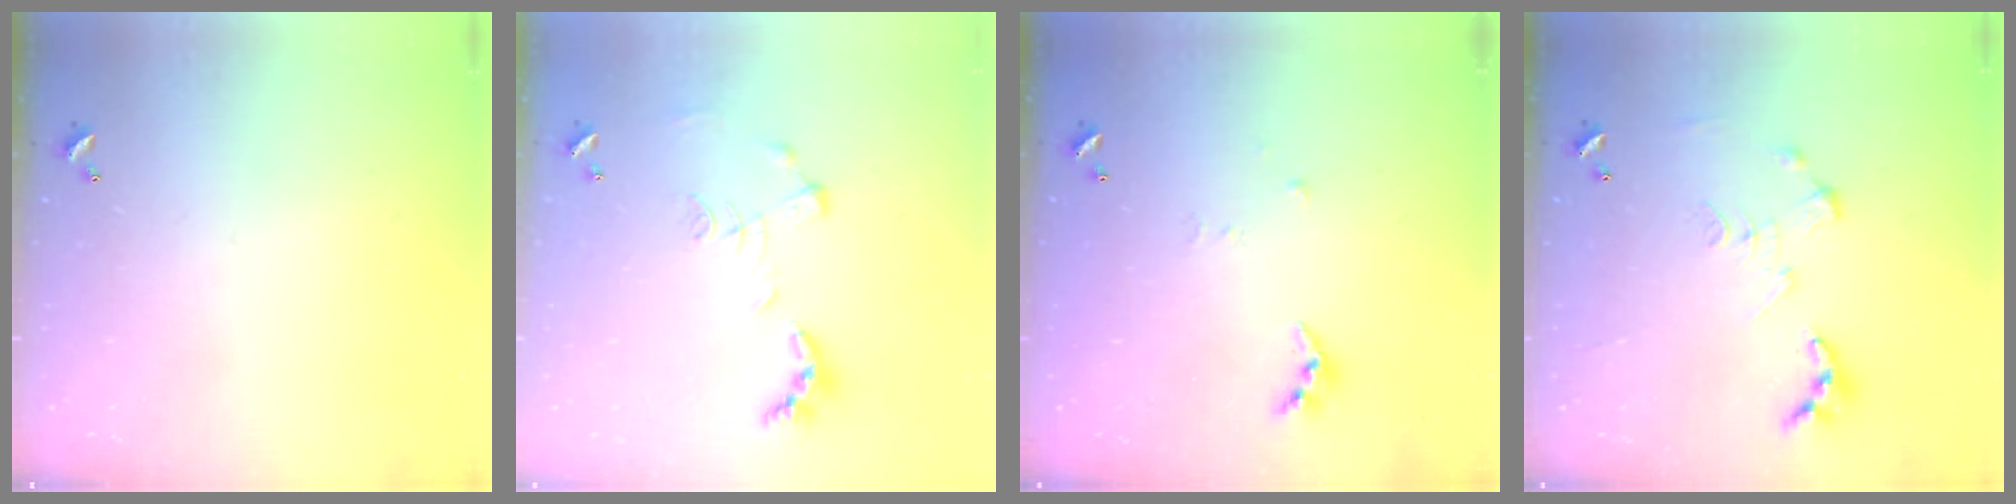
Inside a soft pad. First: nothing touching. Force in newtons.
{"total": 1.1, "press": 1.0, "slide": 0.4}
{"total": 3.3, "press": 3.3, "slide": 0.4}
{"total": 0.0}